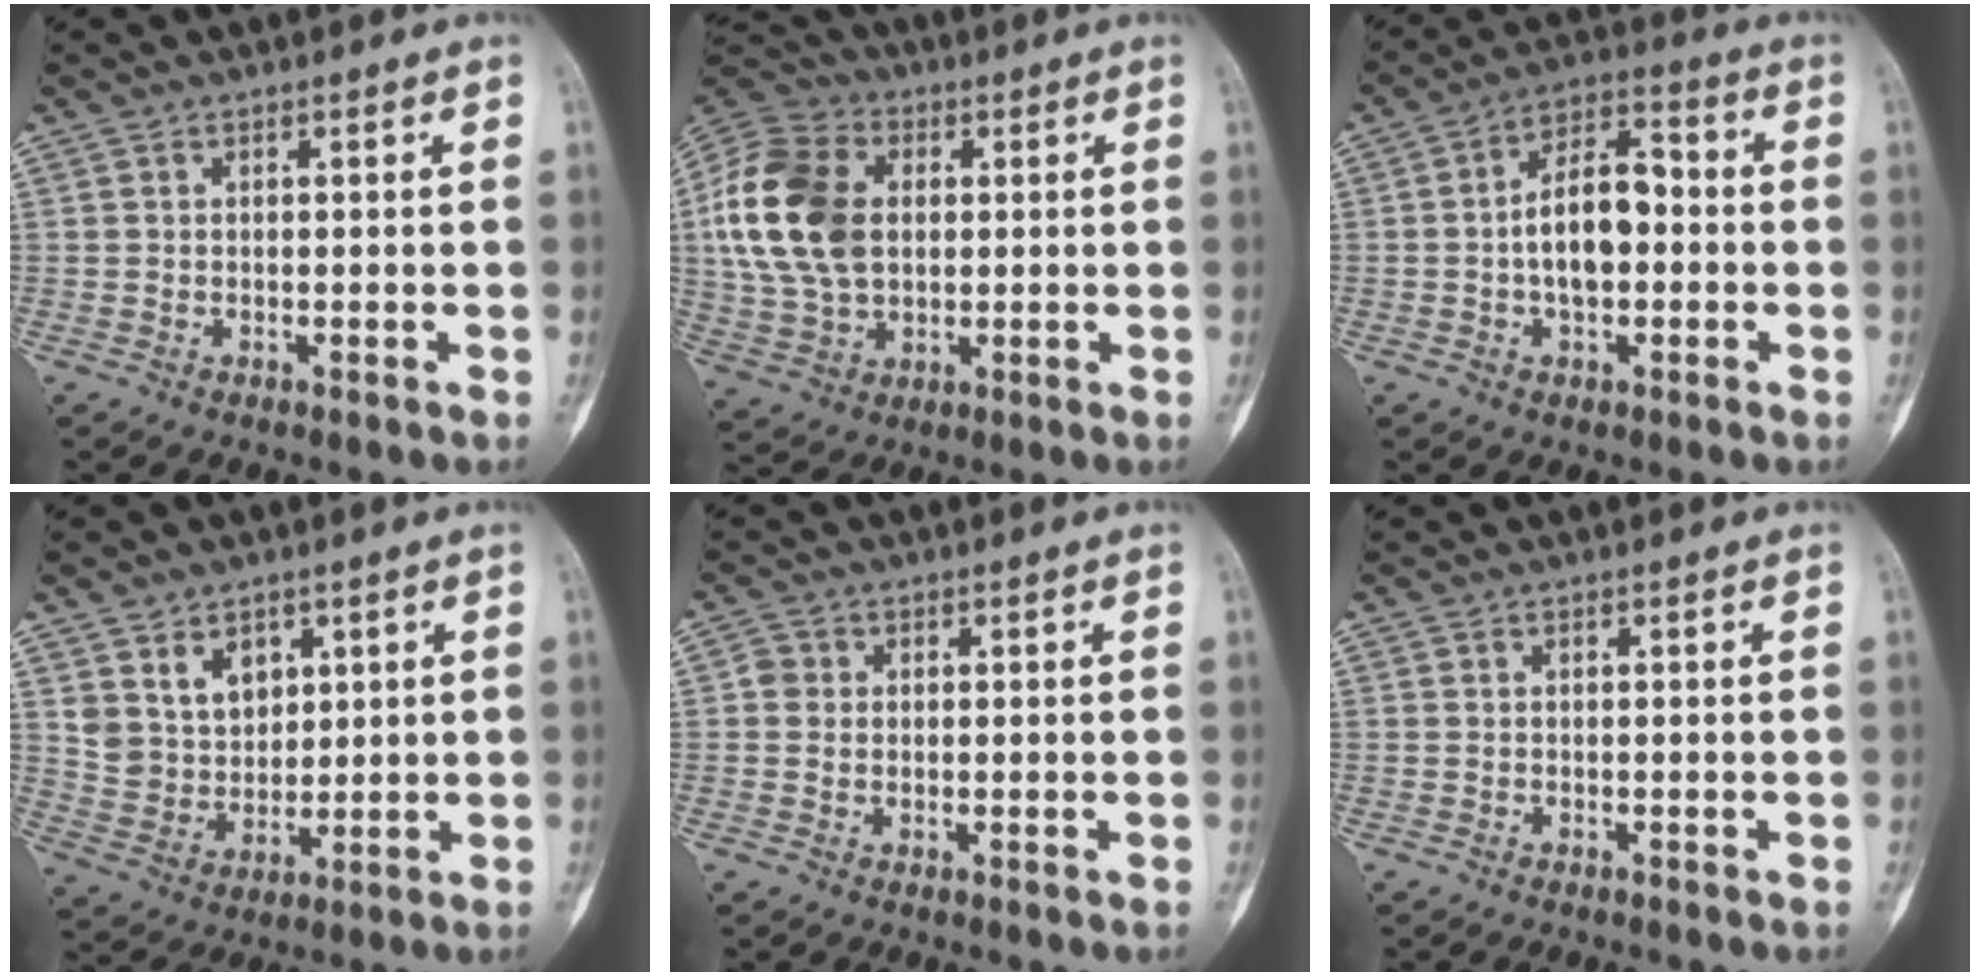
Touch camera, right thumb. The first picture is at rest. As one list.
[{"total": 18.7, "force": [2.5, 13.0, 13.2], "torque": [-0.255, 0.008, 0.045]}, {"total": 11.2, "force": [-0.7, 6.4, 9.2], "torque": [-0.136, 0.033, -0.020]}, {"total": 8.5, "force": [4.1, 6.4, 4.0], "torque": [-0.036, -0.030, 0.086]}, {"total": 2.3, "force": [0.4, 2.1, 0.7], "torque": [0.002, 0.002, 0.002]}, {"total": 0.0}]